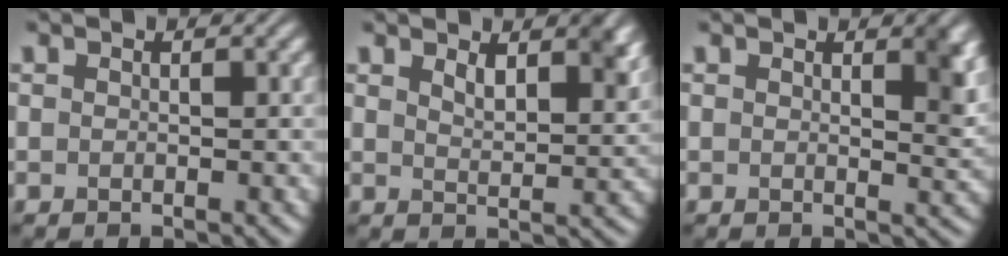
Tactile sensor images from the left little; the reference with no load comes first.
{"total": 3.8, "force": [2.3, 1.6, 2.6], "torque": [-0.044, -0.006, 0.039]}
{"total": 2.5, "force": [1.3, 0.7, 2.0], "torque": [-0.019, -0.004, 0.019]}